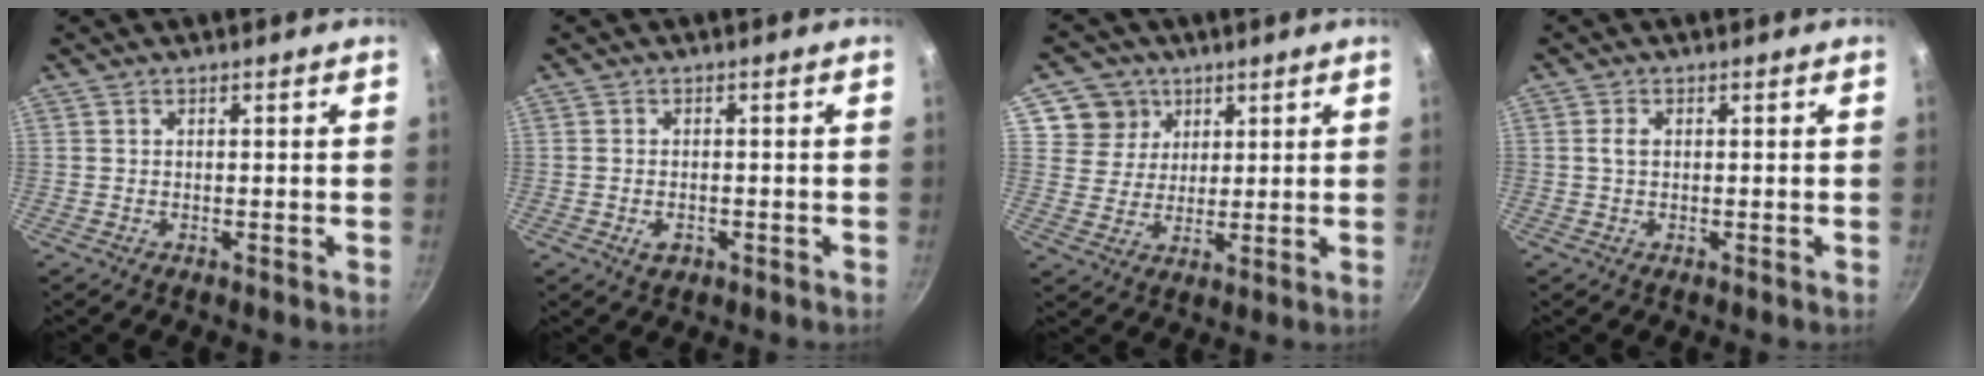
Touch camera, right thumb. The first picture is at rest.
{"total": 2.5, "force": [-1.0, 1.6, 1.6], "torque": [-0.026, 0.005, -0.016]}
{"total": 7.6, "force": [3.5, 6.7, 1.1], "torque": [0.016, -0.007, 0.058]}
{"total": 1.7, "force": [0.2, 1.1, 1.4], "torque": [-0.028, 0.004, 0.003]}